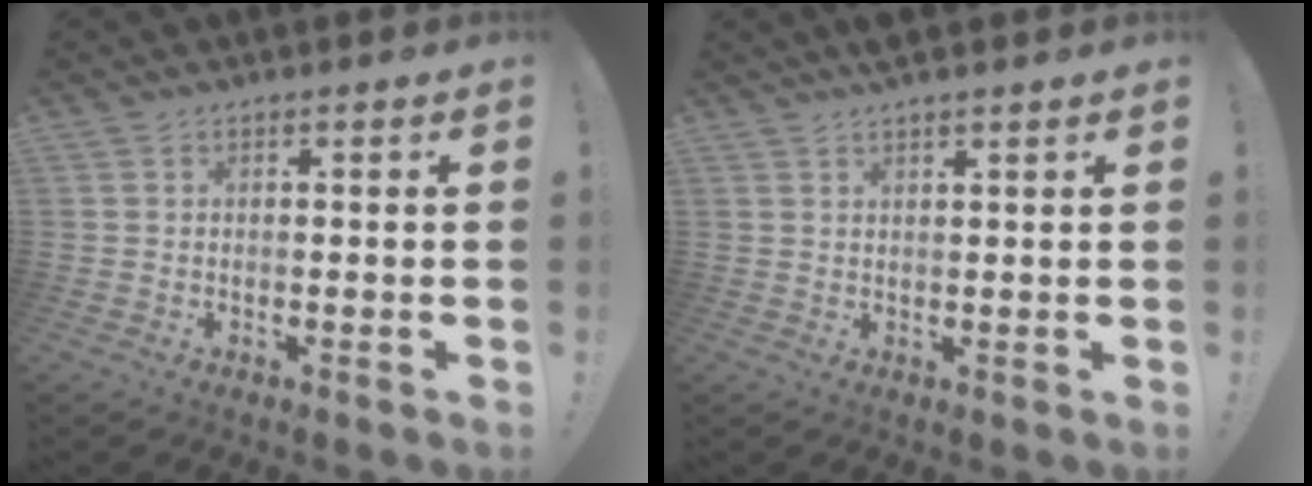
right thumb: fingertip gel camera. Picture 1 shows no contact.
{"total": 2.7, "force": [2.4, -0.1, 1.3], "torque": [-0.028, -0.011, 0.043]}